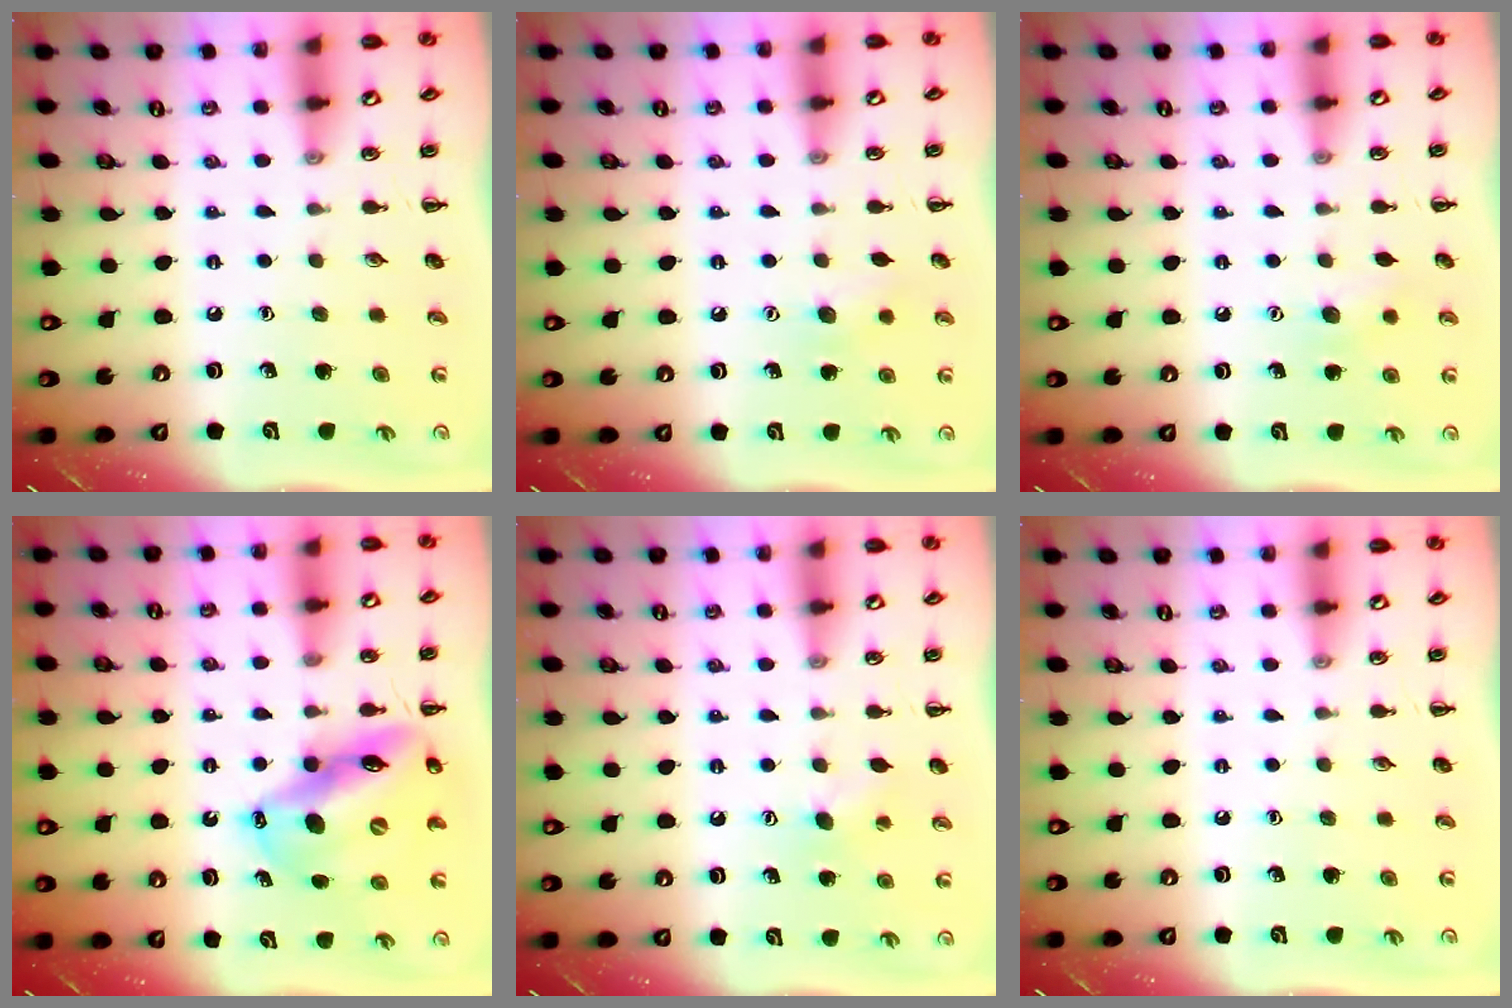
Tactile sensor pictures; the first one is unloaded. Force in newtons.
{"total": 7.4, "press": 7.1, "slide": 1.9}
{"total": 7.4, "press": 7.1, "slide": 1.9}
{"total": 15.2, "press": 14.7, "slide": 3.8}
{"total": 5.0, "press": 4.8, "slide": 1.4}
{"total": 0.0}